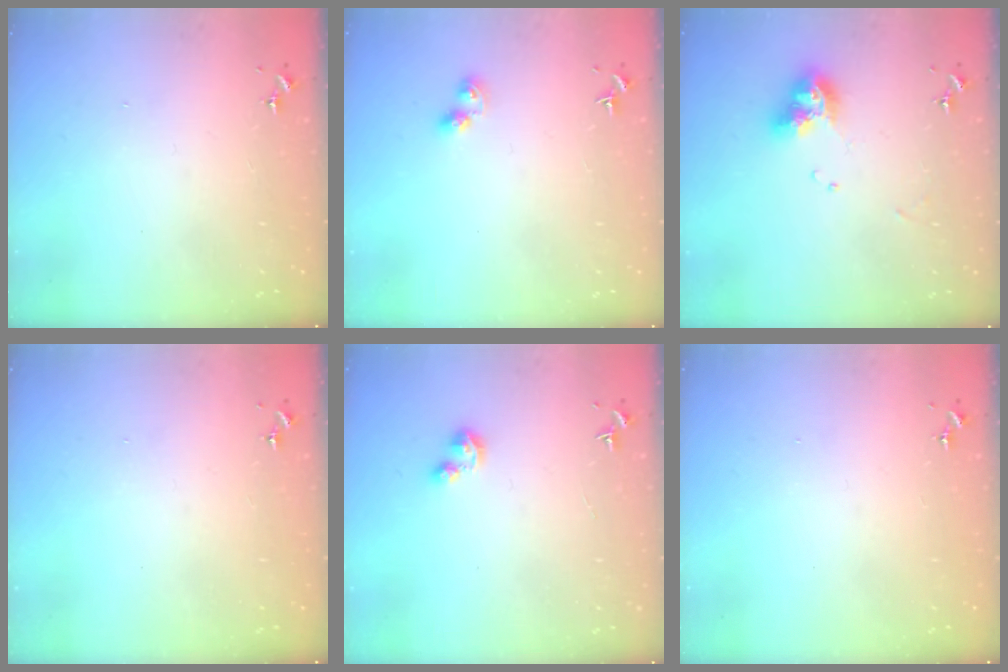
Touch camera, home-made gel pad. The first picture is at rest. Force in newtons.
{"total": 4.4, "press": 4.4, "slide": 0.3}
{"total": 9.7, "press": 9.7, "slide": 0.9}
{"total": 0.0}
{"total": 3.4, "press": 3.3, "slide": 0.7}
{"total": 0.0}